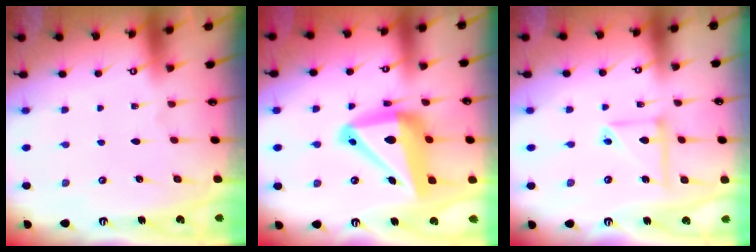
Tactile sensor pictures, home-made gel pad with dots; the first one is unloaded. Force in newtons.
{"total": 18.6, "press": 18.4, "slide": 2.9}
{"total": 8.4, "press": 8.3, "slide": 0.6}